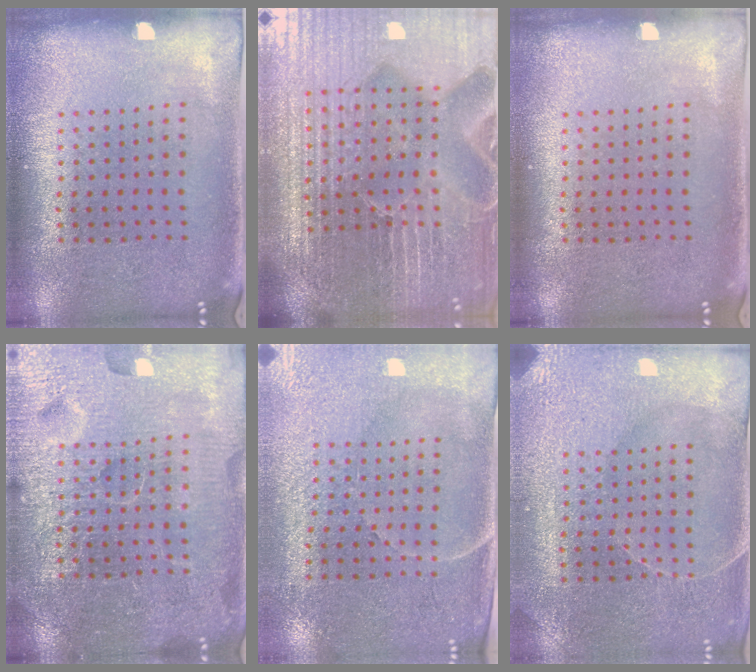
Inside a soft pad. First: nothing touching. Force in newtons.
{"total": 6.9, "press": 6.1, "slide": 3.3}
{"total": 0.0}
{"total": 7.0, "press": 7.0, "slide": 0.9}
{"total": 3.4, "press": 3.2, "slide": 1.3}
{"total": 3.3, "press": 3.3, "slide": 0.4}